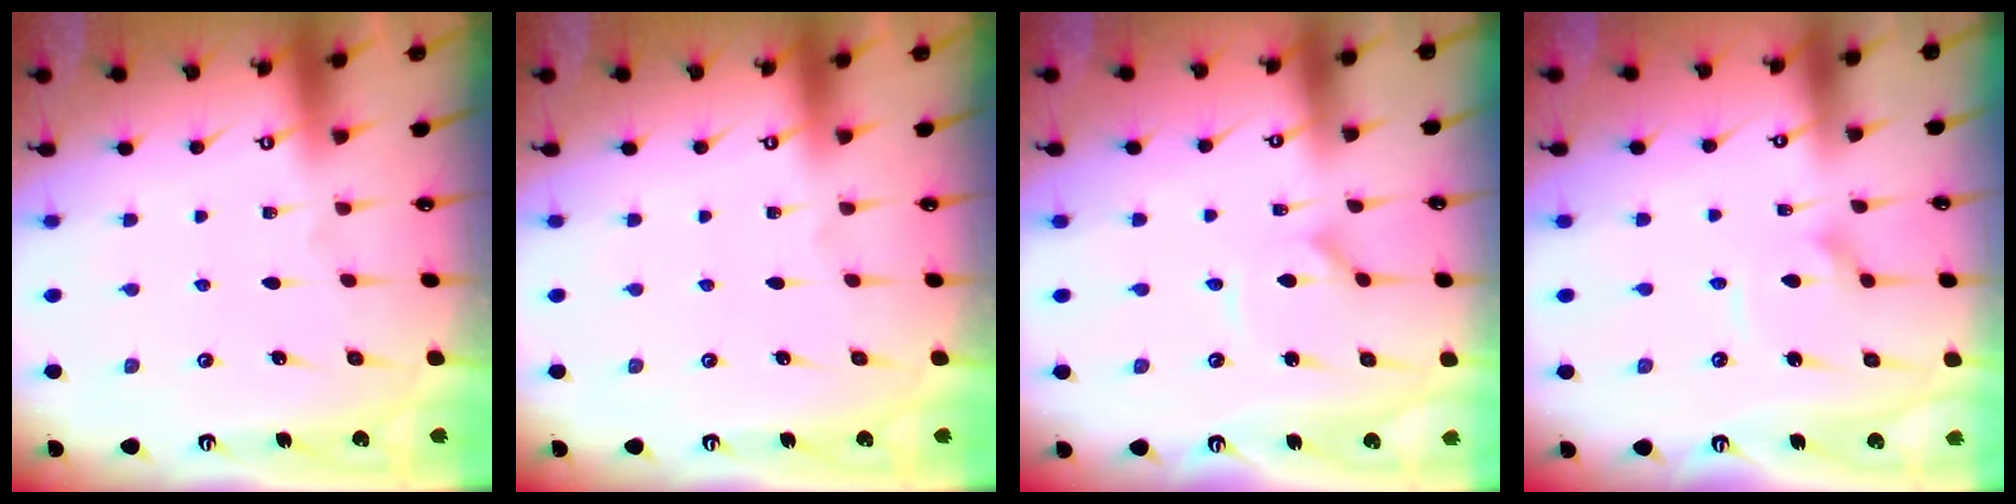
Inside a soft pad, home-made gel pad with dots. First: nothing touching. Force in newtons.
{"total": 0.0}
{"total": 2.2, "press": 2.2, "slide": 0.4}
{"total": 5.1, "press": 5.1, "slide": 0.4}